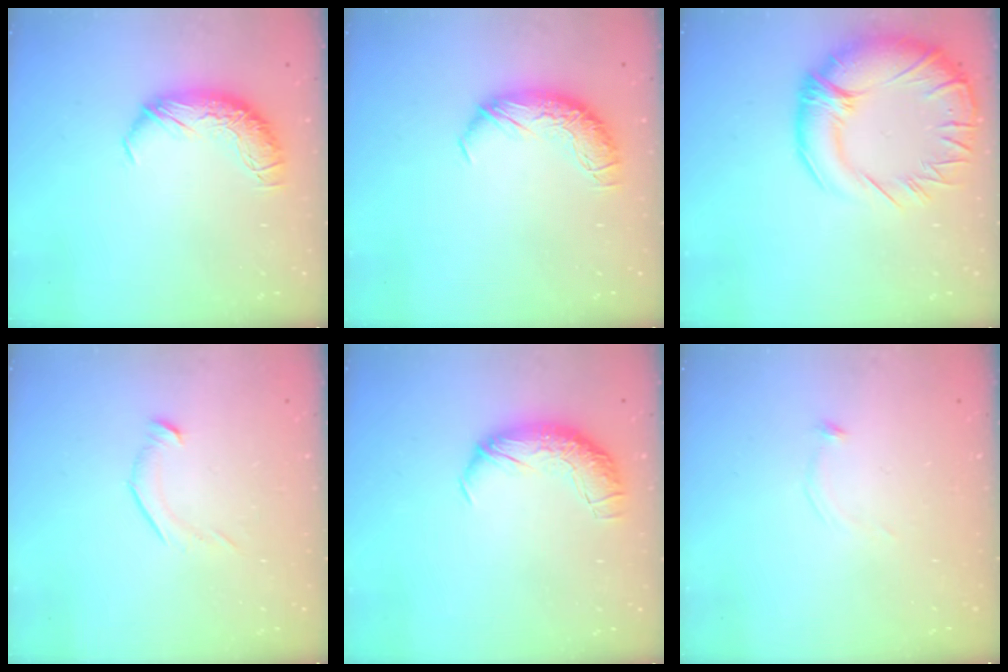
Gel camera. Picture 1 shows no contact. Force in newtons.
{"total": 0.0}
{"total": 12.7, "press": 11.4, "slide": 5.6}
{"total": 6.1, "press": 6.1, "slide": 1.0}
{"total": 2.3, "press": 1.1, "slide": 2.1}
{"total": 9.9, "press": 9.9, "slide": 0.1}